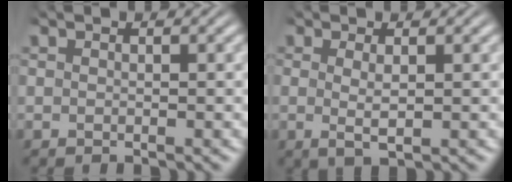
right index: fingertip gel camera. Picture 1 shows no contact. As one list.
[{"total": 2.3, "force": [-0.2, 0.8, 2.1], "torque": [-0.046, -0.013, 0.005]}]